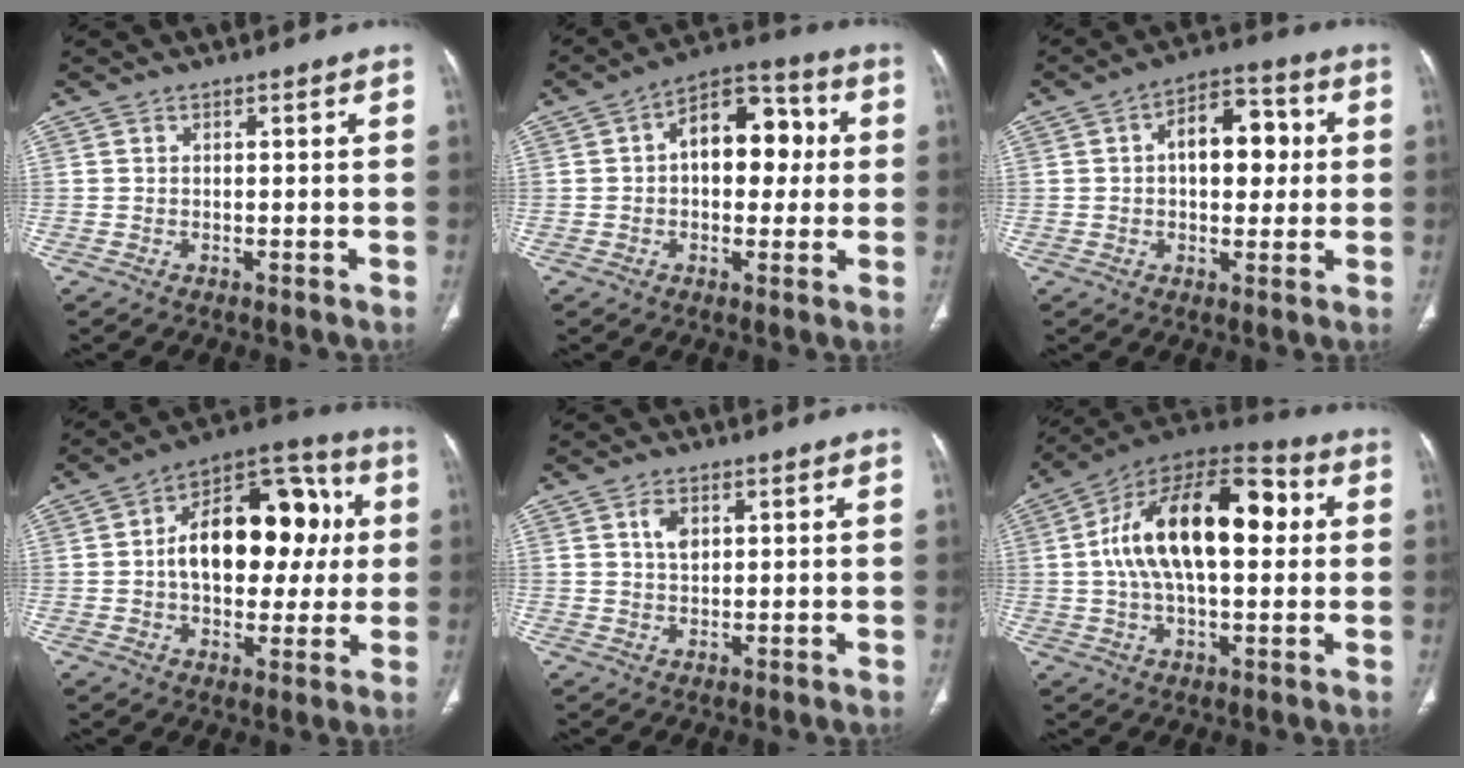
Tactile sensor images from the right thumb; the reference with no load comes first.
{"total": 13.0, "force": [1.4, 8.1, 10.0], "torque": [-0.107, 0.031, 0.011]}
{"total": 11.2, "force": [1.4, 6.8, 8.8], "torque": [-0.099, 0.022, 0.017]}
{"total": 19.6, "force": [2.2, 11.9, 15.4], "torque": [-0.180, 0.030, 0.032]}
{"total": 3.1, "force": [1.1, 1.9, 2.2], "torque": [-0.035, -0.002, 0.022]}
{"total": 23.2, "force": [3.3, 11.7, 19.7], "torque": [-0.319, 0.030, 0.043]}